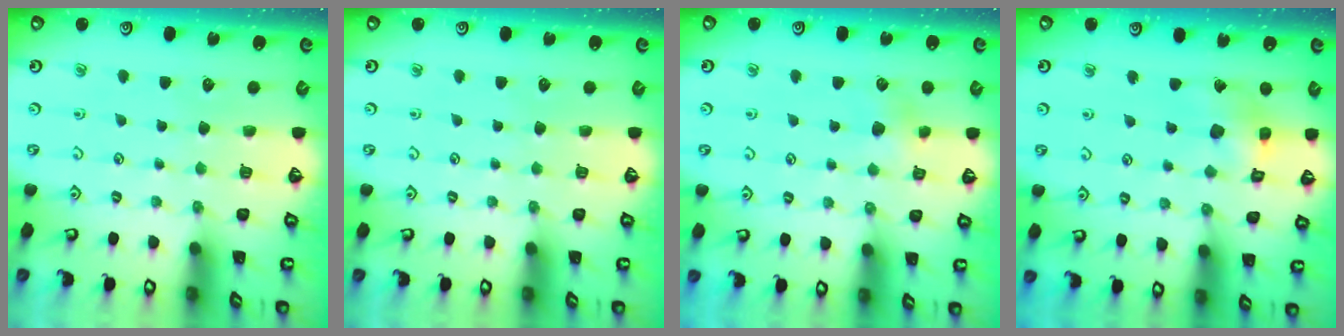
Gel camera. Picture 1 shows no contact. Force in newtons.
{"total": 0.0}
{"total": 4.4, "press": 4.2, "slide": 1.0}
{"total": 10.0, "press": 10.0, "slide": 1.2}